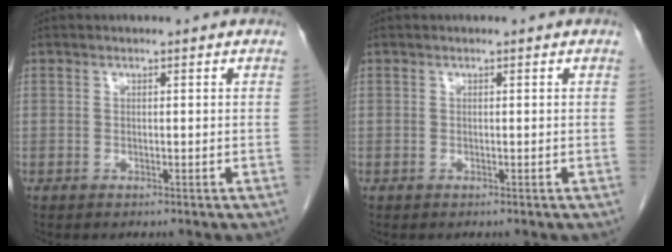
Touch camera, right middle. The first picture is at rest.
{"total": 0.0}